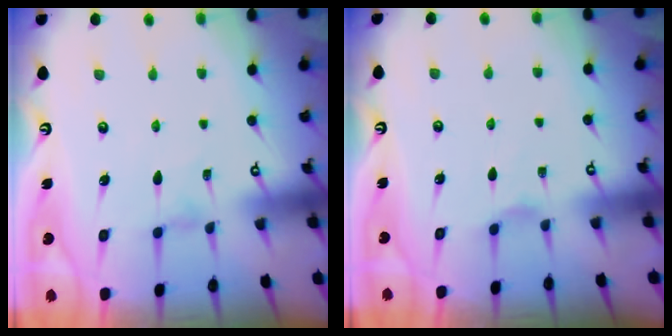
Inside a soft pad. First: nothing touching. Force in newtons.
{"total": 2.2, "press": 2.2, "slide": 0.4}